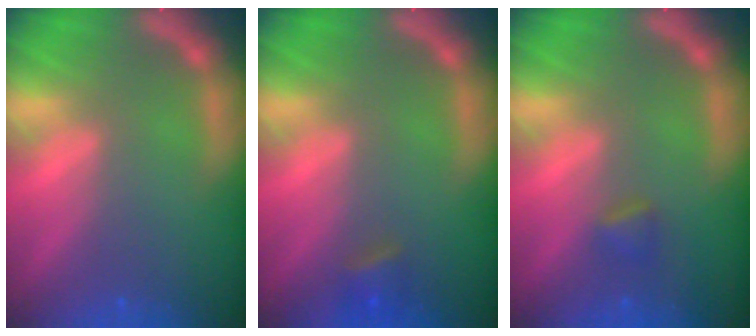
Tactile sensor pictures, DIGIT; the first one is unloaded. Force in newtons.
{"total": 1.9}
{"total": 1.4}